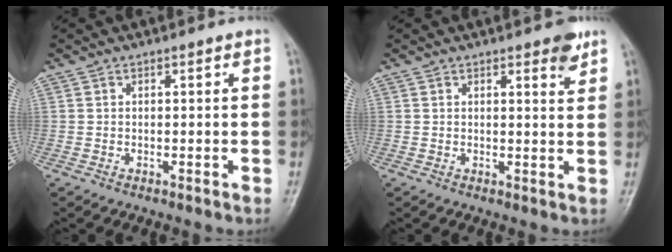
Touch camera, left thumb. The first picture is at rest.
{"total": 3.2, "force": [2.2, 1.0, 2.2], "torque": [-0.023, -0.013, 0.026]}